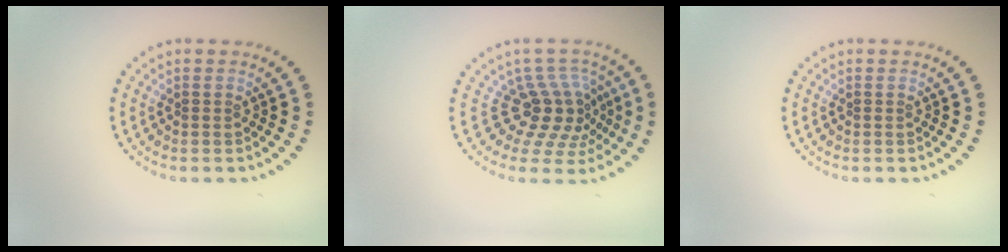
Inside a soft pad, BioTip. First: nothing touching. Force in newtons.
{"total": 4.4, "press": 3.1, "slide": 3.1}
{"total": 0.0}